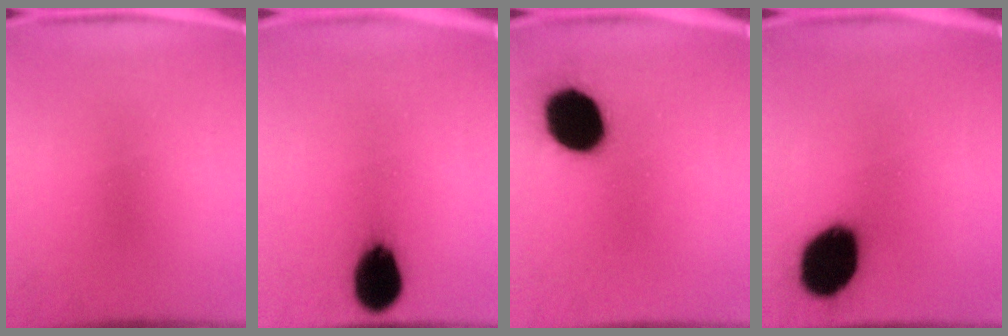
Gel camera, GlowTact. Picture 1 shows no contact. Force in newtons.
{"total": 13.2}
{"total": 18.7}
{"total": 18.4}